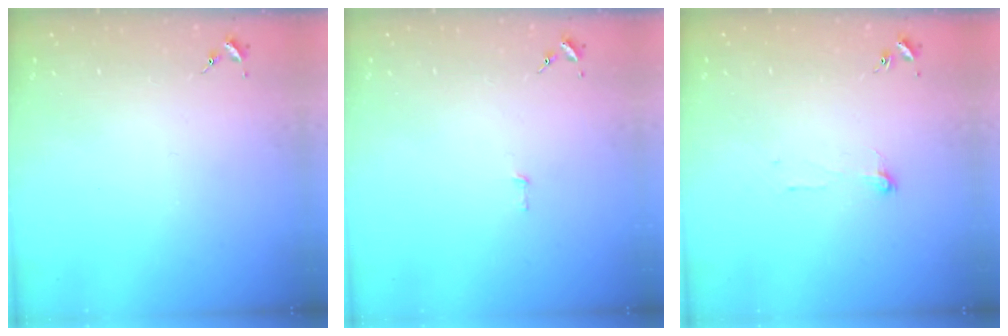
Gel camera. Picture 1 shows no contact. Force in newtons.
{"total": 1.9, "press": 1.9, "slide": 0.1}
{"total": 4.0, "press": 4.0, "slide": 0.3}